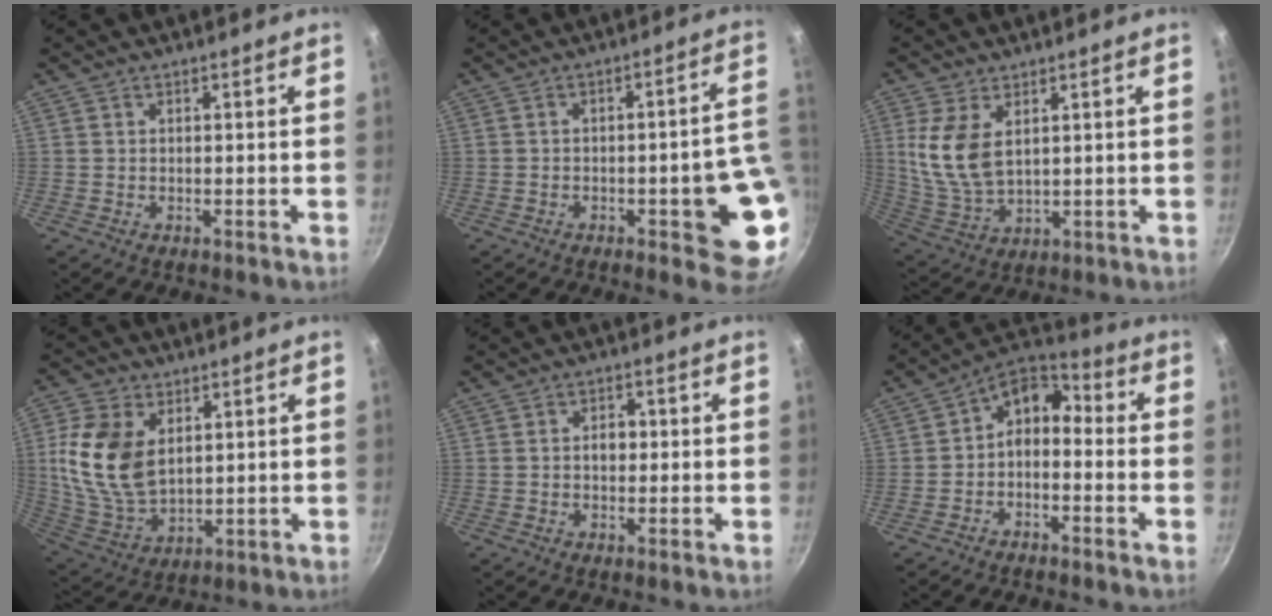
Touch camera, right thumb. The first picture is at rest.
{"total": 12.8, "force": [-3.0, 3.6, 11.9], "torque": [-0.101, 0.025, -0.035]}
{"total": 10.8, "force": [3.0, 6.1, 8.3], "torque": [-0.167, -0.019, 0.074]}
{"total": 15.7, "force": [3.7, 10.0, 11.4], "torque": [-0.215, -0.020, 0.086]}
{"total": 2.5, "force": [-0.1, 1.9, 1.7], "torque": [-0.010, 0.007, -0.003]}
{"total": 7.9, "force": [-1.7, 5.4, 5.5], "torque": [-0.076, 0.057, -0.042]}